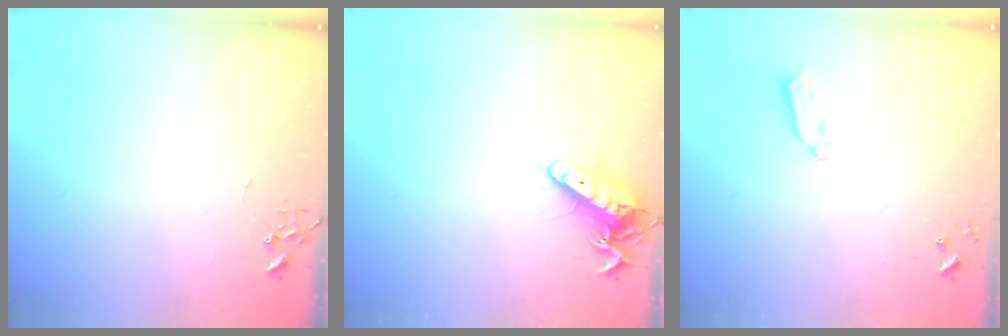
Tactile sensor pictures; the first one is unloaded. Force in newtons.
{"total": 12.7, "press": 12.6, "slide": 1.5}
{"total": 4.9, "press": 4.9, "slide": 0.3}